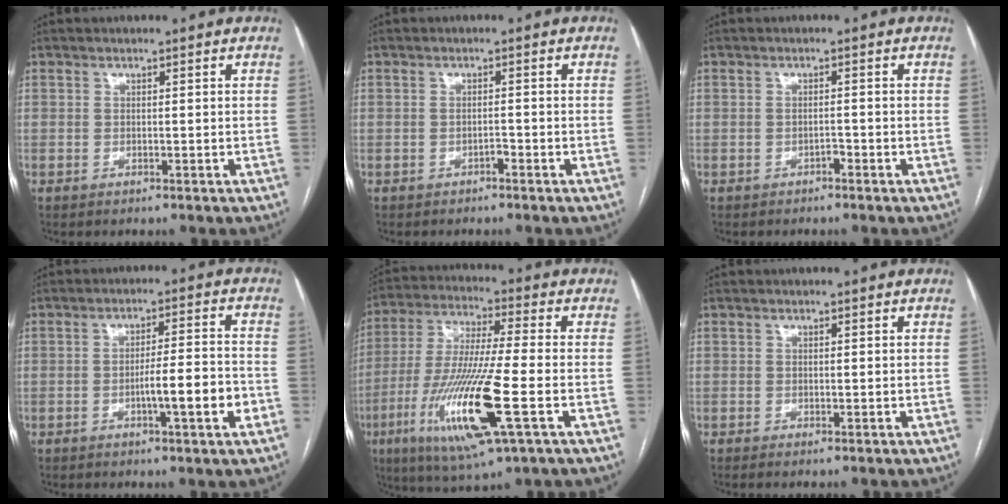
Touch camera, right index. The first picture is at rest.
{"total": 0.9, "force": [-0.7, 0.2, 0.5], "torque": [-0.010, 0.003, -0.010]}
{"total": 0.9, "force": [-0.7, 0.3, 0.4], "torque": [-0.009, 0.003, -0.010]}
{"total": 7.3, "force": [-2.5, 0.2, 6.8], "torque": [-0.102, 0.007, -0.036]}
{"total": 17.7, "force": [-6.0, 1.0, 16.7], "torque": [-0.350, -0.029, -0.107]}
{"total": 0.5, "force": [-0.4, -0.1, 0.4], "torque": [-0.008, 0.000, -0.007]}